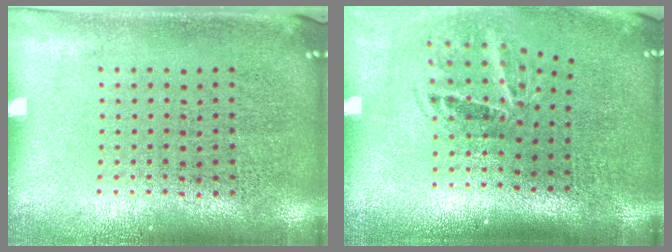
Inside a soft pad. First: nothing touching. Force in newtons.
{"total": 1.9, "press": 1.2, "slide": 1.5}